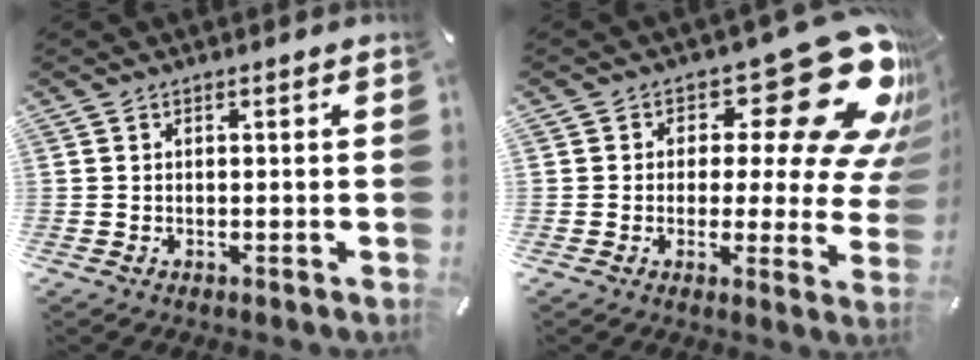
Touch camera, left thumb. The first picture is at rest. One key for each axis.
{"total": 23.6, "fx": 11.8, "fy": 9.7, "fz": 18.0, "tx": -0.232, "ty": -0.081, "tz": 0.194}